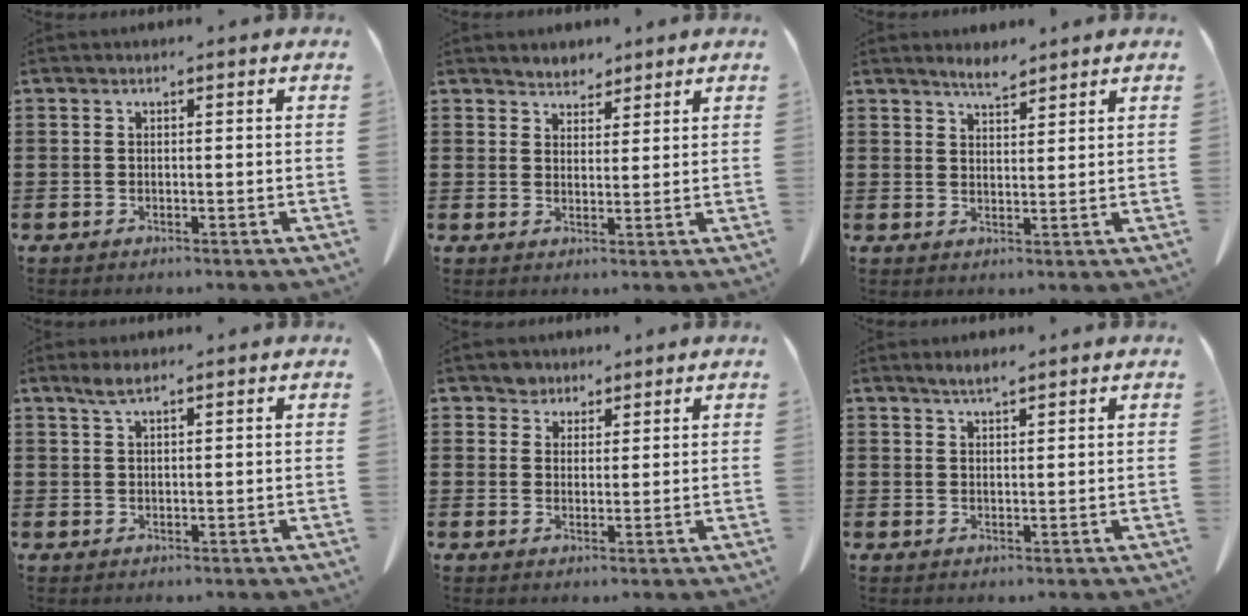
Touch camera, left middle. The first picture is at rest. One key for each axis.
{"total": 3.3, "fx": 3.1, "fy": 1.1, "fz": -0.2, "tx": -0.009, "ty": -0.005, "tz": 0.060}
{"total": 3.2, "fx": 3.1, "fy": 0.4, "fz": 0.9, "tx": -0.024, "ty": -0.008, "tz": 0.058}
{"total": 2.4, "fx": 1.6, "fy": 0.4, "fz": 1.7, "tx": -0.038, "ty": 0.000, "tz": 0.031}
{"total": 2.9, "fx": 2.4, "fy": 1.6, "fz": 0.1, "tx": -0.014, "ty": 0.003, "tz": 0.048}
{"total": 1.9, "fx": 1.6, "fy": 0.1, "fz": 1.0, "tx": -0.021, "ty": -0.001, "tz": 0.031}